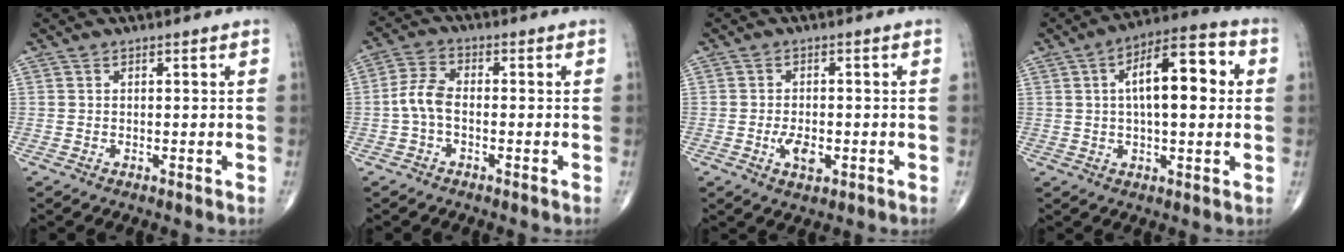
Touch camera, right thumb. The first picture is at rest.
{"total": 5.0, "force": [-1.1, 2.8, 4.1], "torque": [-0.088, 0.018, -0.031]}
{"total": 4.1, "force": [-1.3, 2.2, 3.2], "torque": [-0.053, 0.000, -0.020]}
{"total": 14.5, "force": [2.6, 5.8, 13.0], "torque": [-0.185, 0.022, 0.033]}